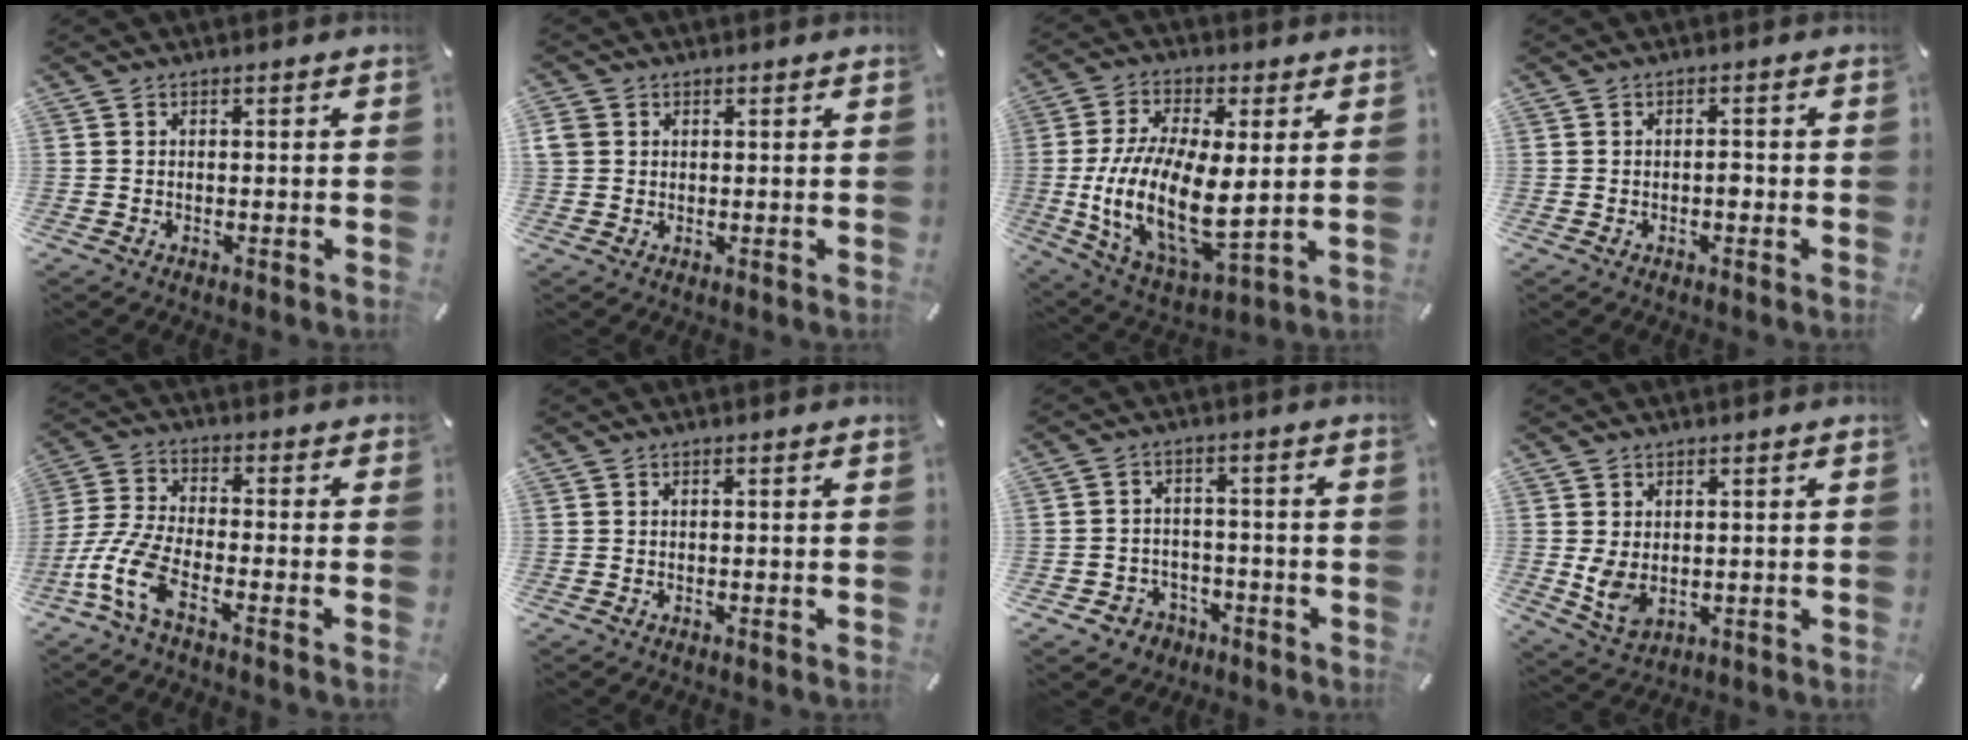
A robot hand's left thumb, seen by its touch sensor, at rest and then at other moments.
{"total": 2.5, "force": [0.9, 2.3, 0.6], "torque": [-0.013, 0.005, 0.017]}
{"total": 17.0, "force": [0.5, 8.9, 14.4], "torque": [-0.292, -0.019, 0.018]}
{"total": 1.5, "force": [-0.5, 0.8, 1.2], "torque": [-0.022, 0.006, -0.012]}
{"total": 11.2, "force": [-5.9, 4.6, 8.3], "torque": [-0.194, 0.002, -0.116]}
{"total": 0.0}
{"total": 4.7, "force": [-2.2, 4.2, 0.6], "torque": [-0.018, 0.012, -0.040]}
{"total": 5.2, "force": [0.6, 3.8, 3.5], "torque": [-0.082, -0.008, 0.011]}